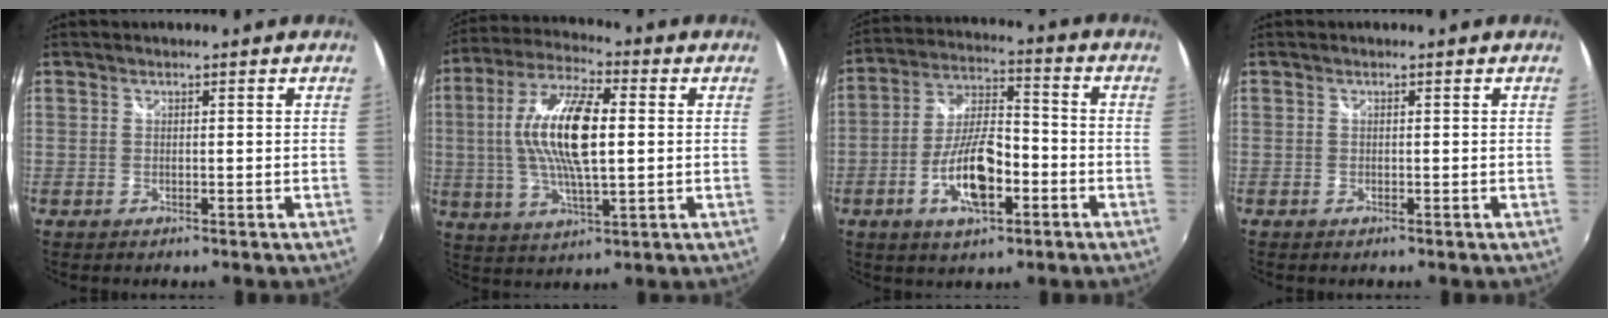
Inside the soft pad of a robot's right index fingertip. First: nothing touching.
{"total": 15.2, "force": [1.3, 4.7, 14.3], "torque": [-0.282, 0.010, 0.020]}
{"total": 12.8, "force": [-4.7, 5.1, 10.8], "torque": [-0.215, 0.004, -0.081]}
{"total": 0.0}